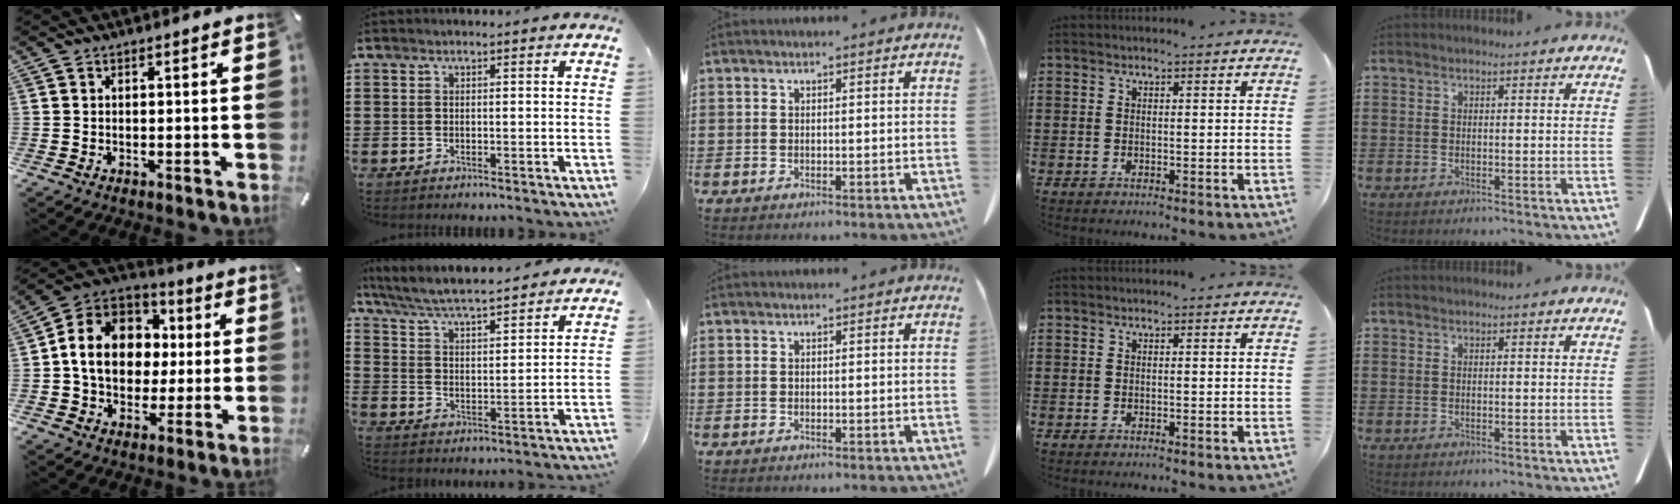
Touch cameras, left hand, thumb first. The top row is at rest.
{"thumb": {"total": 14.1, "force": [0.3, 12.1, 7.1], "torque": [-0.153, 0.006, 0.008]}, "index": {"total": 6.0, "force": [5.7, 0.1, 1.9], "torque": [-0.062, -0.039, 0.095]}}